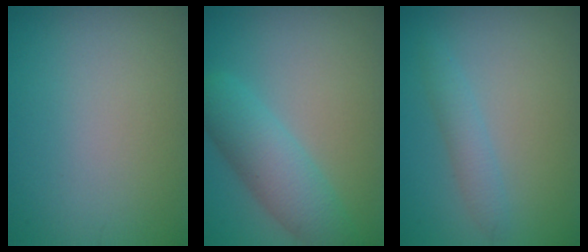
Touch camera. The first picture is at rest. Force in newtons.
{"total": 4.9, "press": 4.9, "slide": 0.2}
{"total": 2.0, "press": 2.0, "slide": 0.1}